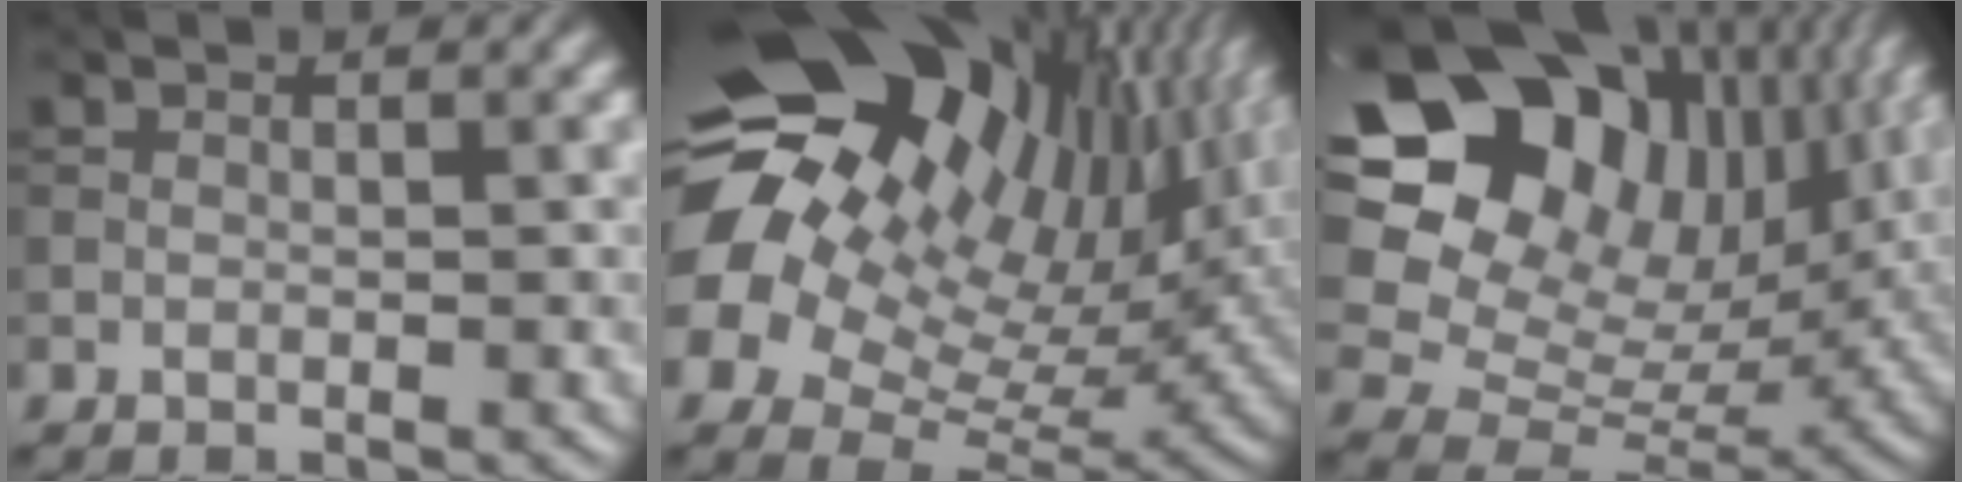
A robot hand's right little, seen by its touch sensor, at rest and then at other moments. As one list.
[{"total": 17.4, "force": [6.4, 10.5, 12.4], "torque": [-0.219, 0.016, 0.120]}, {"total": 15.9, "force": [6.8, 11.1, 9.2], "torque": [-0.196, 0.048, 0.118]}]